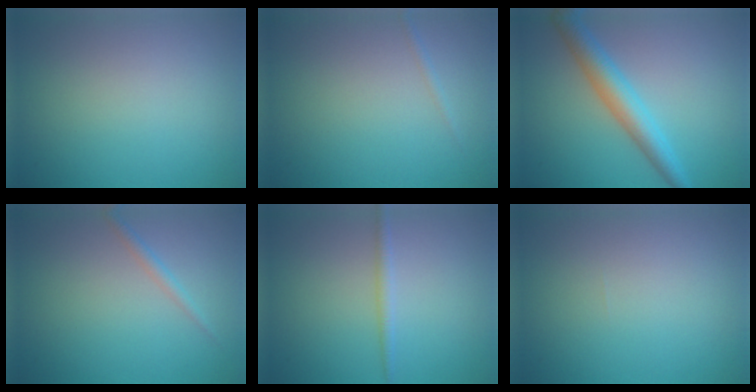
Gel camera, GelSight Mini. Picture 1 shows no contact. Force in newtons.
{"total": 0.6, "press": 0.6, "slide": 0.1}
{"total": 4.5, "press": 4.5, "slide": 0.1}
{"total": 1.2, "press": 1.2, "slide": 0.0}
{"total": 1.3, "press": 1.3, "slide": 0.1}
{"total": 0.0}